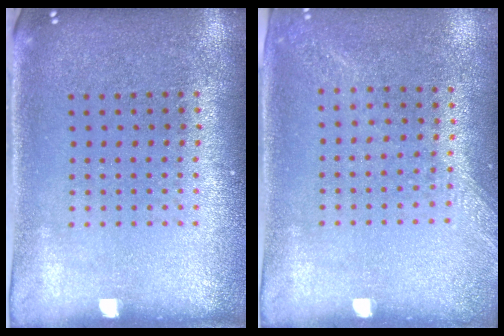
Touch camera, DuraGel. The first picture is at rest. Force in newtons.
{"total": 1.3, "press": 1.2, "slide": 0.5}